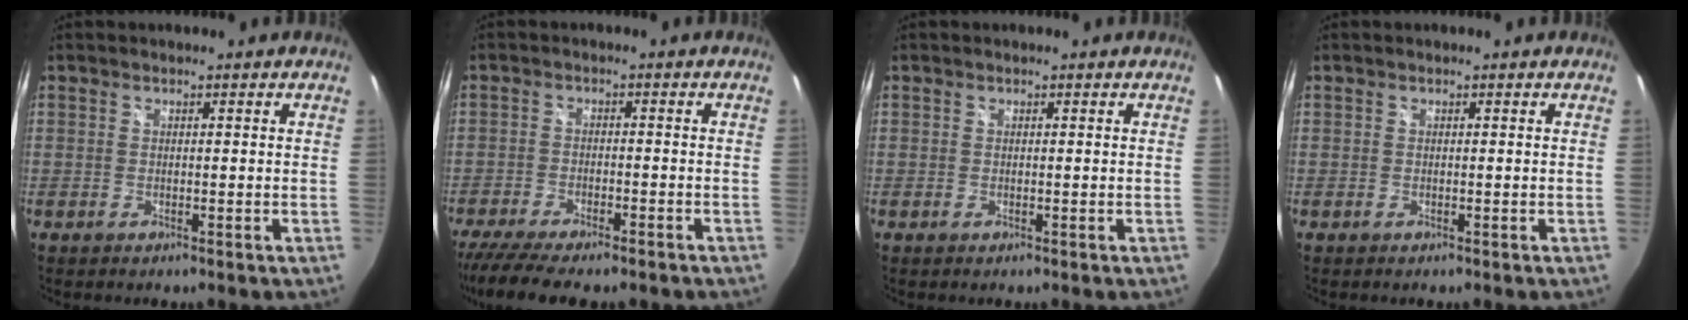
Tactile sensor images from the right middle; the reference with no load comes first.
{"total": 12.2, "force": [-10.1, 2.5, 6.4], "torque": [-0.142, -0.039, -0.161]}
{"total": 0.0}
{"total": 0.0}